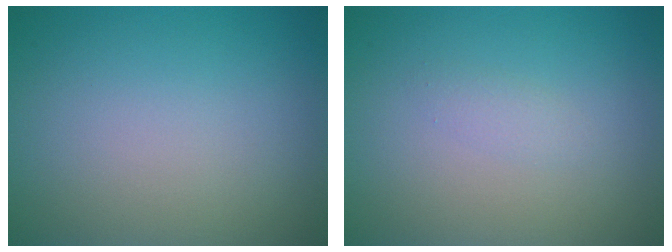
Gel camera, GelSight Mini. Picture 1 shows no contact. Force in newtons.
{"total": 0.8, "press": 0.8, "slide": 0.0}